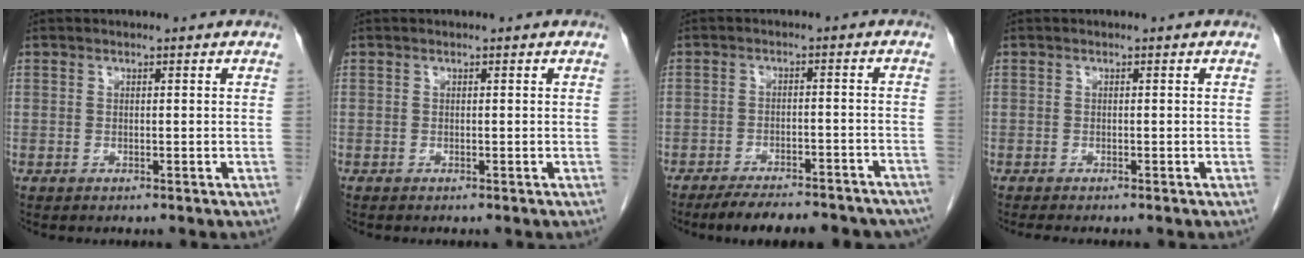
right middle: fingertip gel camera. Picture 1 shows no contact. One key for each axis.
{"total": 0.0}
{"total": 16.7, "fx": -14.9, "fy": 4.0, "fz": 6.5, "tx": -0.078, "ty": 0.005, "tz": -0.184}
{"total": 1.8, "fx": -1.6, "fy": 0.2, "fz": 0.9, "tx": -0.013, "ty": -0.004, "tz": -0.019}